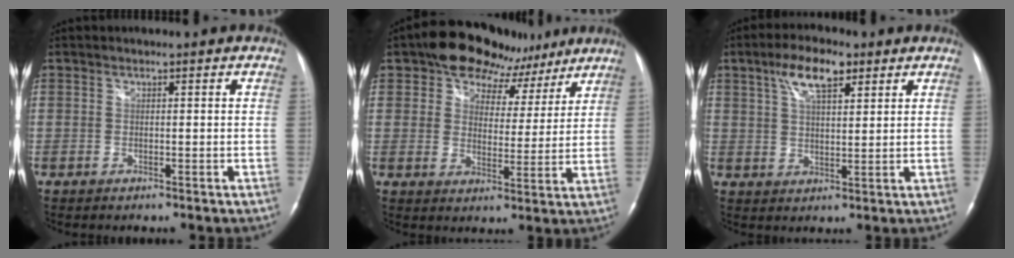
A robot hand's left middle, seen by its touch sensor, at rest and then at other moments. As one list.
[{"total": 11.2, "force": [7.6, 7.0, 4.2], "torque": [-0.042, 0.024, 0.105]}, {"total": 7.6, "force": [4.2, 2.6, 5.7], "torque": [-0.112, 0.016, 0.076]}]